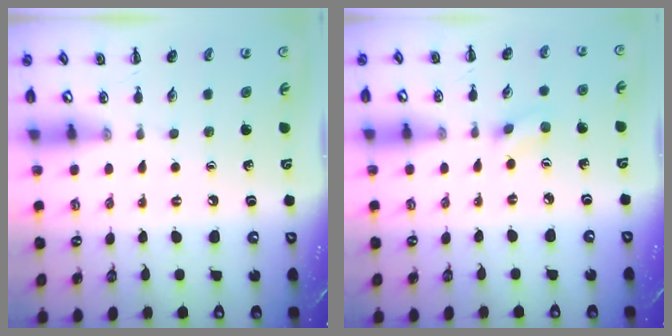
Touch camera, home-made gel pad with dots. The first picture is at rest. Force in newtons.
{"total": 2.3, "press": 2.1, "slide": 0.8}